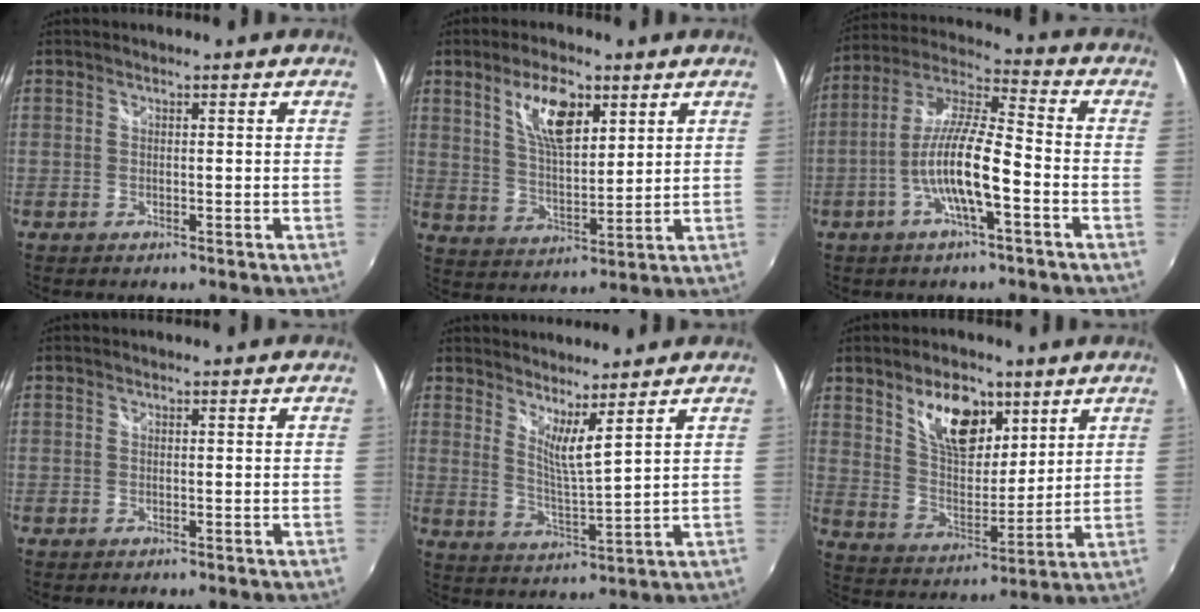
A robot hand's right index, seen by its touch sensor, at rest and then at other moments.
{"total": 10.2, "force": [5.1, 4.2, 7.8], "torque": [-0.139, 0.008, 0.098]}
{"total": 12.2, "force": [-4.3, 2.1, 11.2], "torque": [-0.224, 0.002, -0.083]}
{"total": 0.0}
{"total": 6.3, "force": [5.1, -0.3, 3.6], "torque": [-0.055, -0.013, 0.081]}
{"total": 13.1, "force": [7.4, 6.9, 8.3], "torque": [-0.134, 0.004, 0.137]}